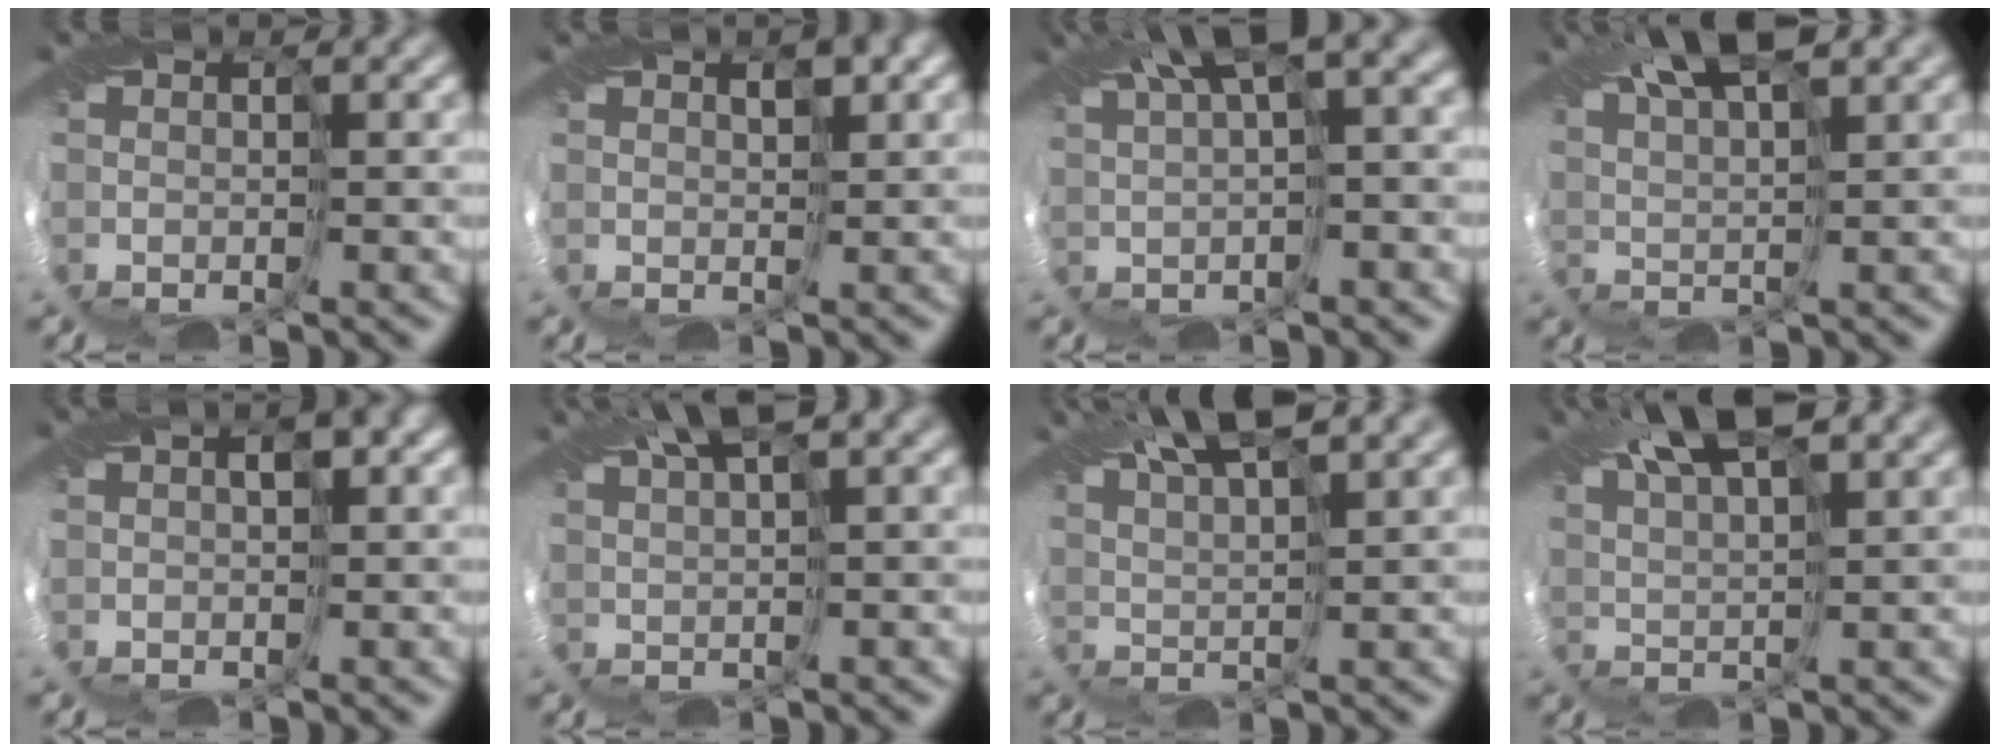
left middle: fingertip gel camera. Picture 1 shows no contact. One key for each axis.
{"total": 1.8, "fx": 1.0, "fy": 0.5, "fz": 1.4, "tx": -0.024, "ty": 0.006, "tz": 0.018}
{"total": 6.9, "fx": 3.2, "fy": 1.5, "fz": 6.0, "tx": -0.104, "ty": 0.026, "tz": 0.063}
{"total": 6.9, "fx": 4.5, "fy": 1.4, "fz": 5.1, "tx": -0.093, "ty": 0.018, "tz": 0.077}
{"total": 2.4, "fx": 0.7, "fy": 0.9, "fz": 2.1, "tx": -0.031, "ty": 0.011, "tz": 0.010}
{"total": 5.4, "fx": 3.1, "fy": 1.0, "fz": 4.3, "tx": -0.079, "ty": 0.020, "tz": 0.060}
{"total": 7.2, "fx": 4.7, "fy": 1.3, "fz": 5.3, "tx": -0.095, "ty": 0.019, "tz": 0.085}
{"total": 7.7, "fx": 4.7, "fy": 1.7, "fz": 5.8, "tx": -0.108, "ty": 0.019, "tz": 0.085}